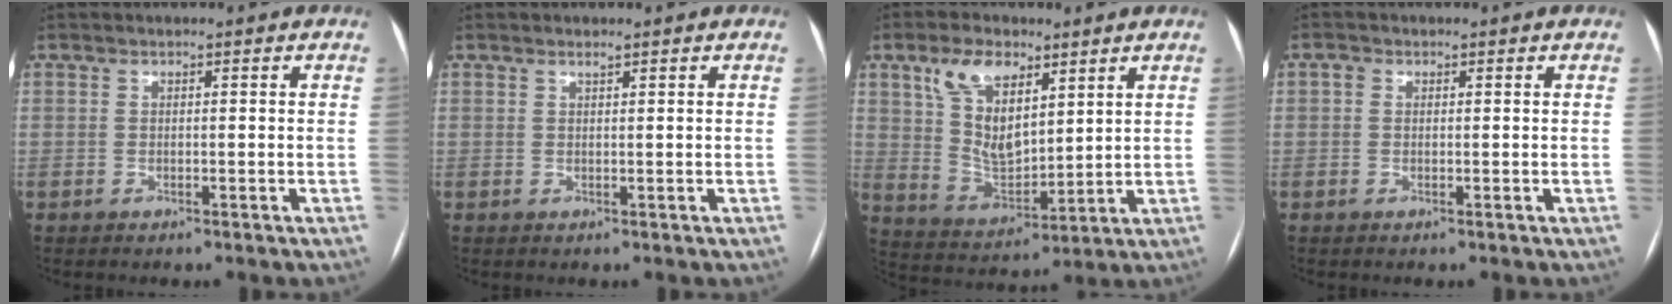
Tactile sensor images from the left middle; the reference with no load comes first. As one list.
[{"total": 0.6, "force": [0.5, 0.0, 0.3], "torque": [-0.010, 0.000, 0.011]}, {"total": 10.6, "force": [5.7, 5.1, 7.4], "torque": [-0.152, 0.007, 0.117]}, {"total": 0.9, "force": [0.2, 0.8, 0.4], "torque": [-0.009, 0.008, 0.002]}]